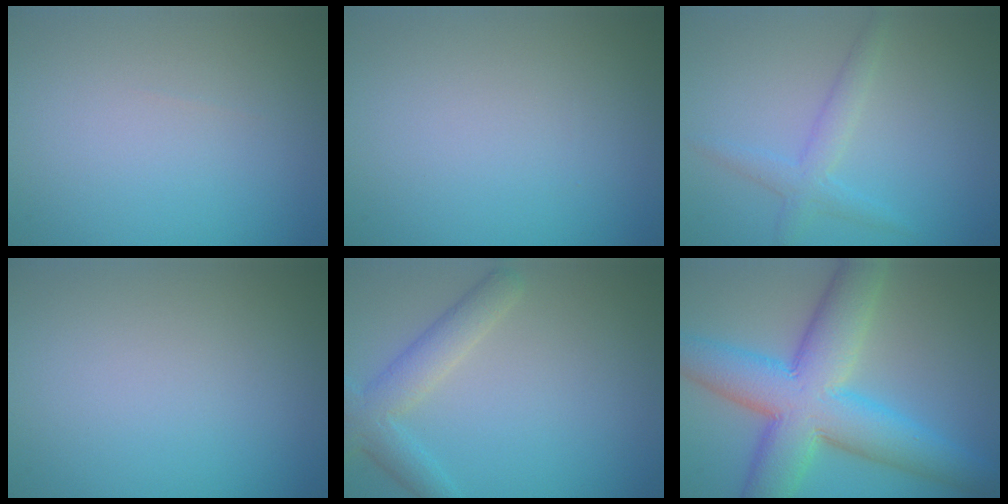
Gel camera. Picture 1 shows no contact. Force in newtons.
{"total": 0.0}
{"total": 2.2, "press": 2.2, "slide": 0.1}
{"total": 0.0}
{"total": 3.7, "press": 3.7, "slide": 0.1}
{"total": 11.0, "press": 11.0, "slide": 0.2}